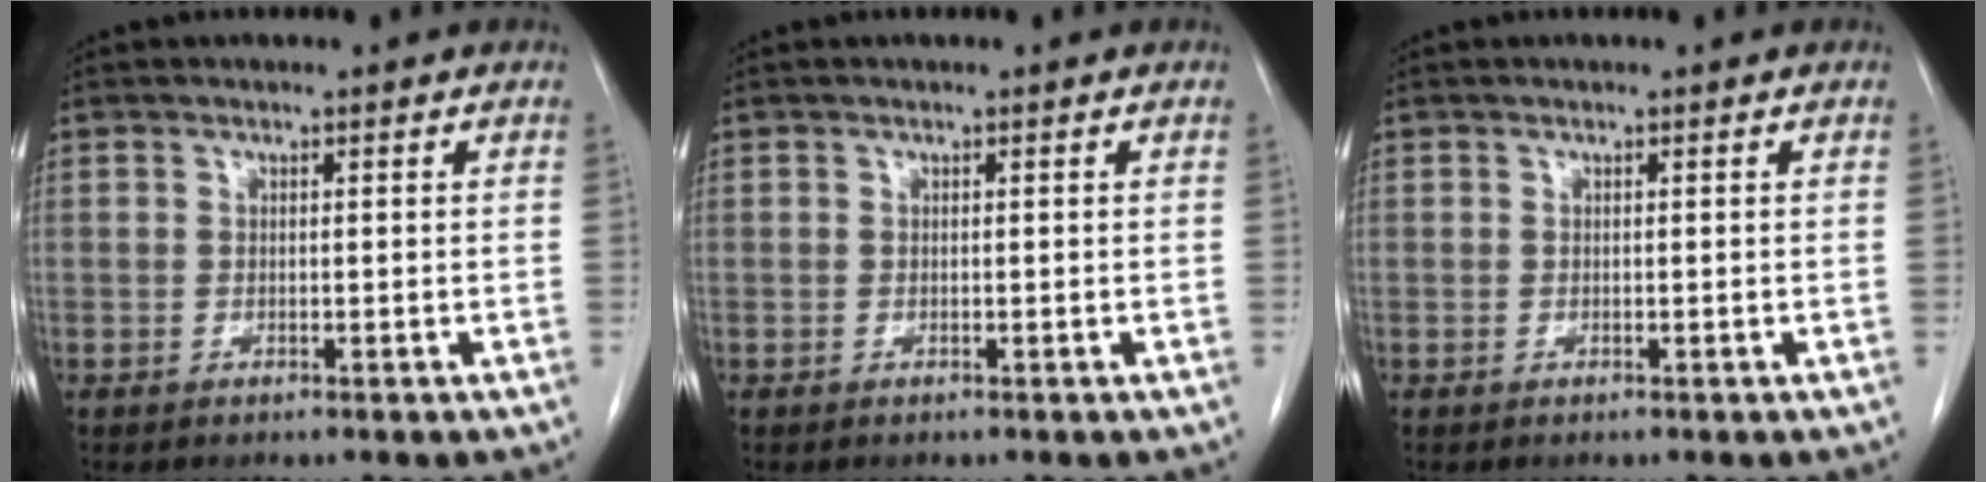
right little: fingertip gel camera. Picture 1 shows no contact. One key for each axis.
{"total": 0.0}
{"total": 0.0}